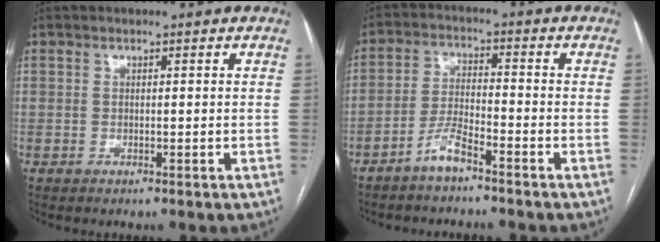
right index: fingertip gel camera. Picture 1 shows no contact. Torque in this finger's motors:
{"motor_torque": [0.38, -0.02, 0.28, 0.06]}